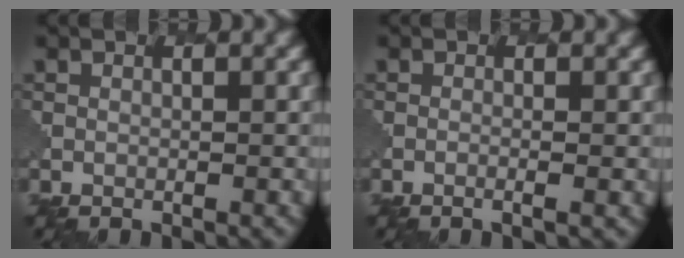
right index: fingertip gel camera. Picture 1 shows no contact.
{"total": 1.0, "force": [-0.3, 0.2, 0.9], "torque": [-0.011, 0.003, -0.006]}